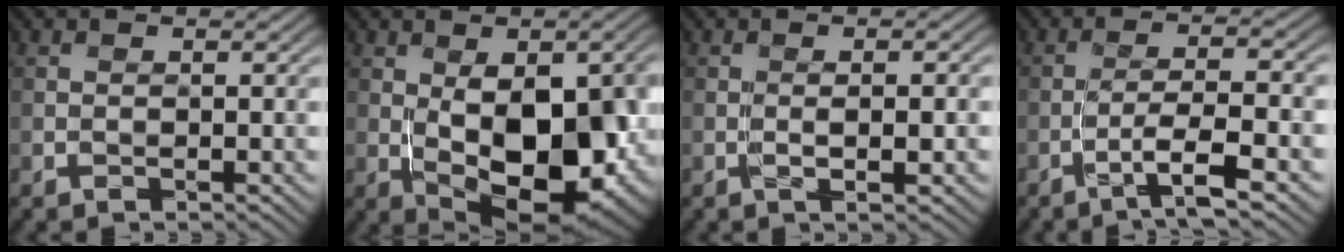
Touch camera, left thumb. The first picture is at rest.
{"total": 14.3, "force": [-1.4, 7.5, 12.2], "torque": [-0.176, -0.013, -0.011]}
{"total": 1.4, "force": [0.0, -0.1, 1.4], "torque": [-0.029, 0.000, 0.001]}
{"total": 5.2, "force": [-2.8, 0.1, 4.4], "torque": [-0.071, 0.014, -0.059]}